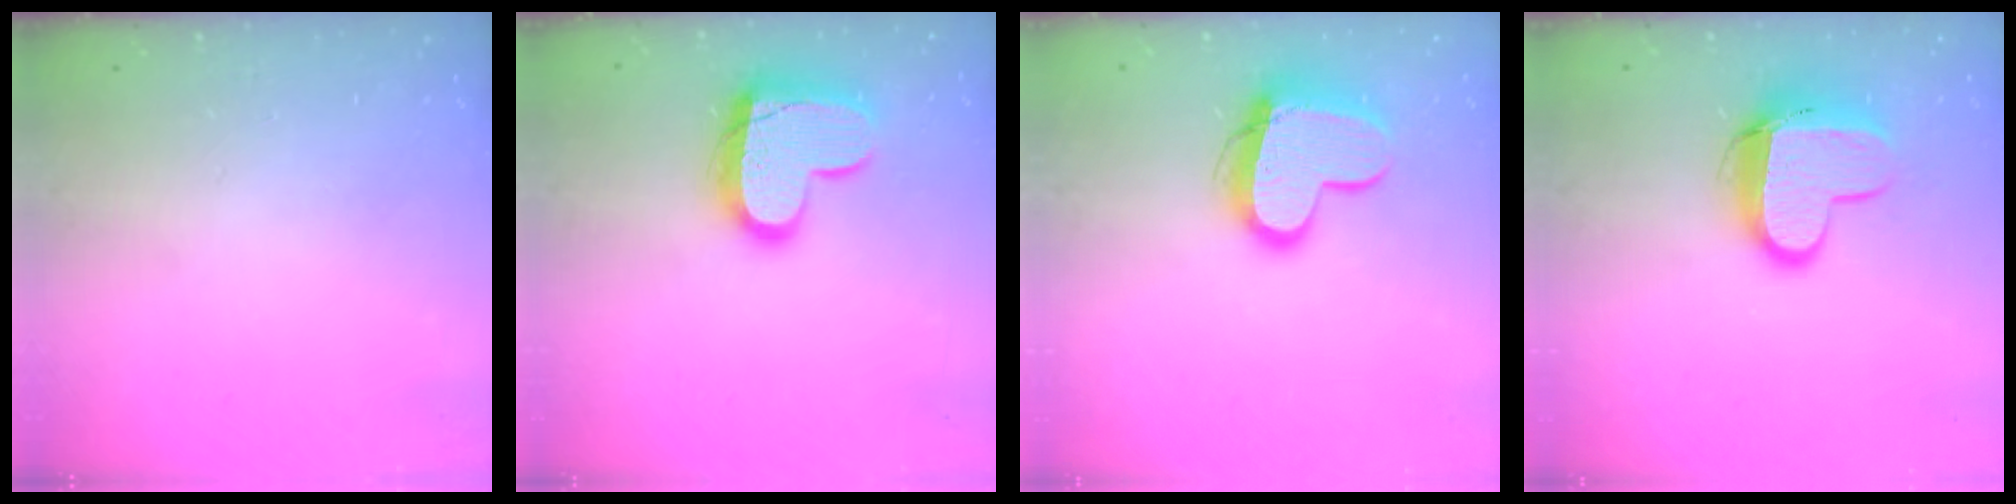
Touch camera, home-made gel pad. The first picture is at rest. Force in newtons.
{"total": 15.7, "press": 15.6, "slide": 1.1}
{"total": 14.7, "press": 14.7, "slide": 1.3}
{"total": 11.6, "press": 11.5, "slide": 1.2}